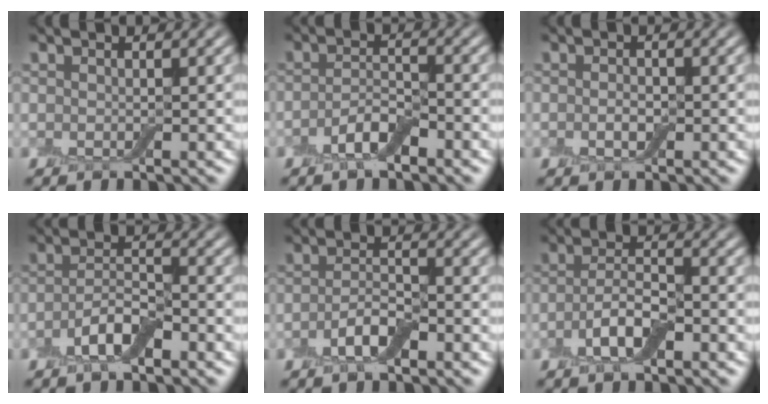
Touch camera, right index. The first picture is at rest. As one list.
[{"total": 2.9, "force": [-1.7, 1.1, 2.1], "torque": [-0.043, 0.006, -0.035]}, {"total": 1.3, "force": [-0.3, 0.7, 1.0], "torque": [-0.019, 0.002, -0.008]}, {"total": 3.6, "force": [-1.8, 1.4, 2.7], "torque": [-0.054, 0.006, -0.038]}, {"total": 2.9, "force": [-1.4, 1.1, 2.3], "torque": [-0.047, 0.004, -0.032]}, {"total": 3.7, "force": [-1.5, 1.4, 3.0], "torque": [-0.063, 0.003, -0.033]}]